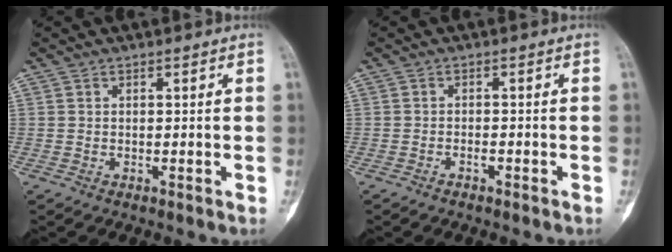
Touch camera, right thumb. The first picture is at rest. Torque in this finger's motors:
{"motor_torque": [-0.52, -0.22, 0.07, 0.11, -0.05]}